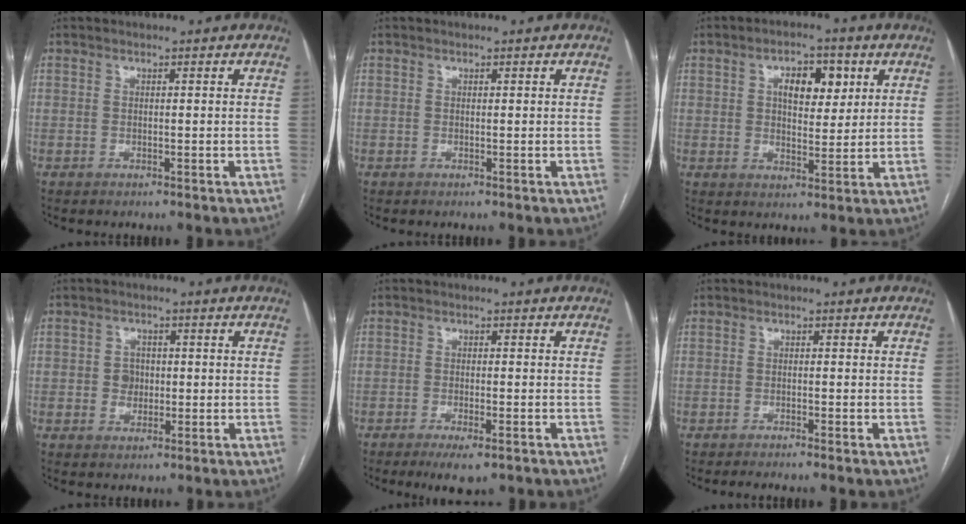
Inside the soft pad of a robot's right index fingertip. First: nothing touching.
{"total": 0.0}
{"total": 7.1, "force": [2.6, 3.7, 5.5], "torque": [-0.084, 0.012, 0.043]}
{"total": 2.9, "force": [0.0, 2.6, 1.4], "torque": [-0.017, 0.007, 0.002]}
{"total": 4.5, "force": [-2.9, 1.1, 3.3], "torque": [-0.052, -0.007, -0.040]}
{"total": 1.9, "force": [-1.5, -0.2, 1.0], "torque": [-0.016, -0.001, -0.023]}